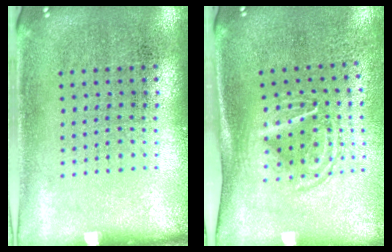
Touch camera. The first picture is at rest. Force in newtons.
{"total": 1.7, "press": 1.1, "slide": 1.2}